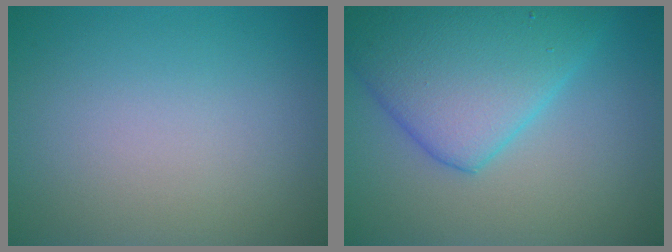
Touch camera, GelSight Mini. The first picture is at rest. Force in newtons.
{"total": 8.2, "press": 8.2, "slide": 0.3}